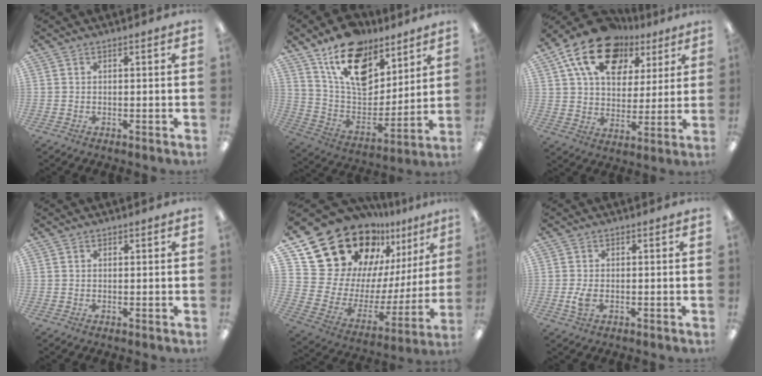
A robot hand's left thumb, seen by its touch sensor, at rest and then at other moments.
{"total": 18.4, "force": [12.1, 10.3, 9.3], "torque": [-0.167, -0.065, 0.218]}
{"total": 18.2, "force": [10.5, 11.5, 9.4], "torque": [-0.165, -0.048, 0.191]}
{"total": 0.7, "force": [0.4, 0.6, 0.0], "torque": [0.000, 0.003, 0.007]}
{"total": 23.5, "force": [18.0, 12.8, 7.9], "torque": [-0.139, -0.138, 0.349]}
{"total": 3.5, "force": [-0.6, 2.1, 2.7], "torque": [-0.051, -0.004, -0.013]}